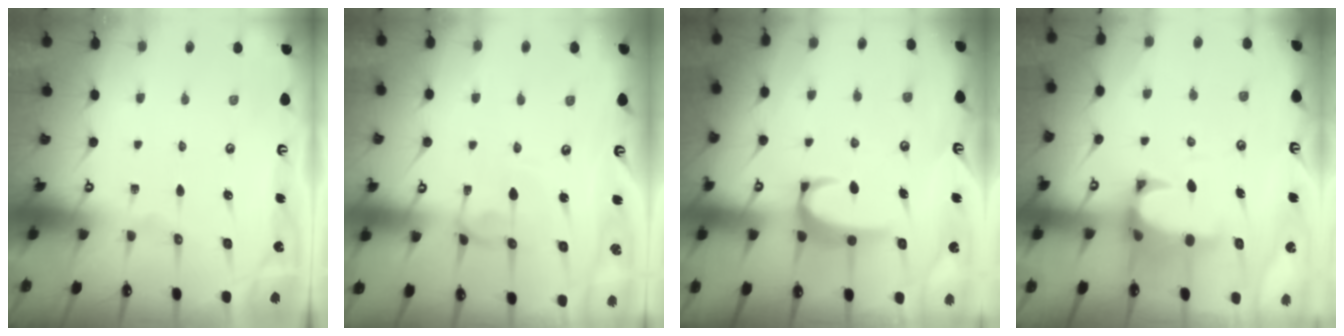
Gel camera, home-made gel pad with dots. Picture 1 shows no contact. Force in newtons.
{"total": 1.5, "press": 1.5, "slide": 0.3}
{"total": 3.2, "press": 3.2, "slide": 0.3}
{"total": 2.8, "press": 2.5, "slide": 1.1}